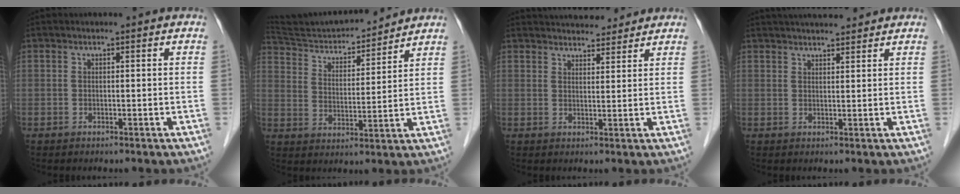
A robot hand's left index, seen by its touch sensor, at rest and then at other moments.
{"total": 15.6, "force": [14.9, 2.1, 4.3], "torque": [-0.075, 0.016, 0.247]}
{"total": 8.7, "force": [8.2, 2.2, 1.9], "torque": [-0.017, 0.015, 0.110]}
{"total": 8.1, "force": [7.3, 1.5, 3.1], "torque": [-0.045, 0.027, 0.105]}